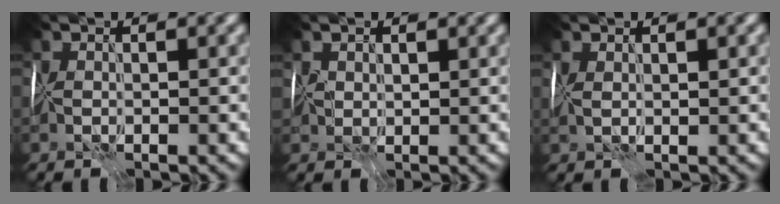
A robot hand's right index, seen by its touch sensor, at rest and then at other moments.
{"total": 1.7, "force": [1.0, 1.2, 0.6], "torque": [-0.015, 0.004, 0.020]}
{"total": 1.2, "force": [0.6, 0.3, 1.0], "torque": [-0.018, 0.004, 0.014]}